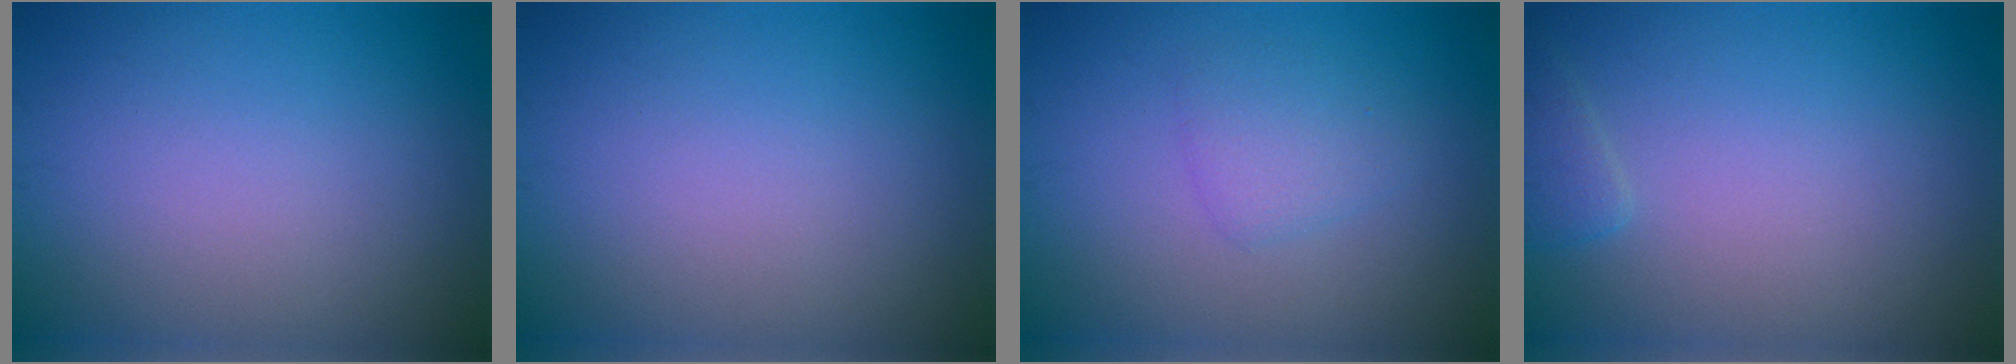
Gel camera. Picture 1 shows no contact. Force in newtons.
{"total": 0.0}
{"total": 2.0, "press": 2.0, "slide": 0.2}
{"total": 1.3, "press": 1.3, "slide": 0.1}